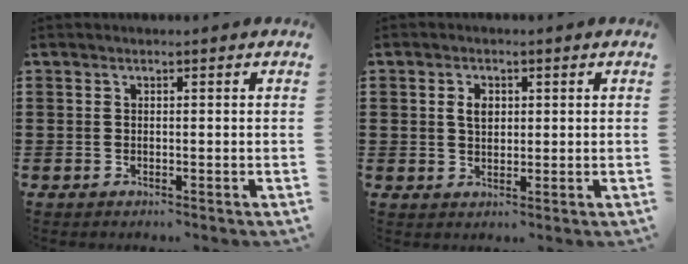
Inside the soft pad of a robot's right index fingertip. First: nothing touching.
{"total": 2.7, "force": [0.7, 1.7, 1.9], "torque": [-0.043, 0.008, 0.011]}